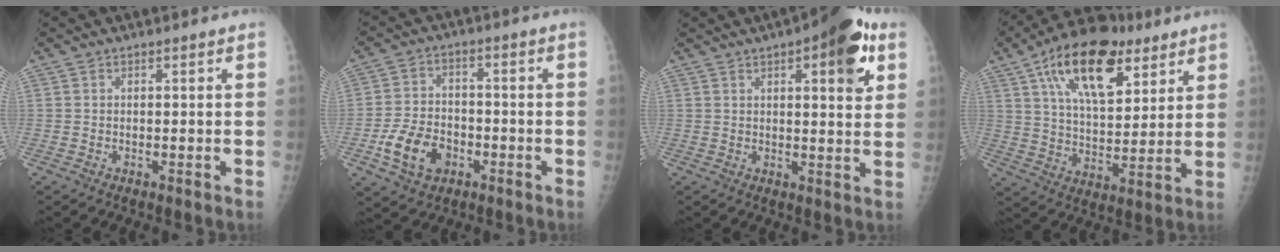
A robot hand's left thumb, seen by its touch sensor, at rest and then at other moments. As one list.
[{"total": 10.1, "force": [-4.0, 7.2, 5.8], "torque": [-0.090, 0.017, -0.071]}, {"total": 12.4, "force": [5.5, 4.2, 10.4], "torque": [-0.110, -0.011, 0.064]}, {"total": 20.4, "force": [10.3, 10.1, 14.4], "torque": [-0.211, -0.024, 0.172]}]